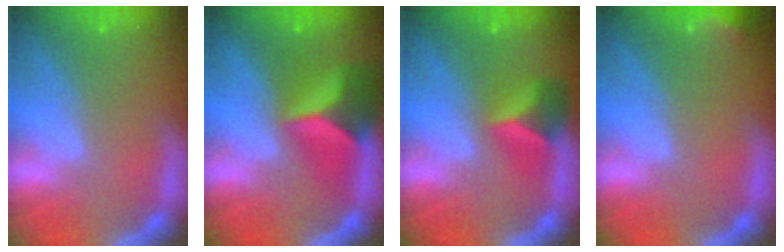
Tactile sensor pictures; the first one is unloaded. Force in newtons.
{"total": 6.9}
{"total": 4.0}
{"total": 3.0}